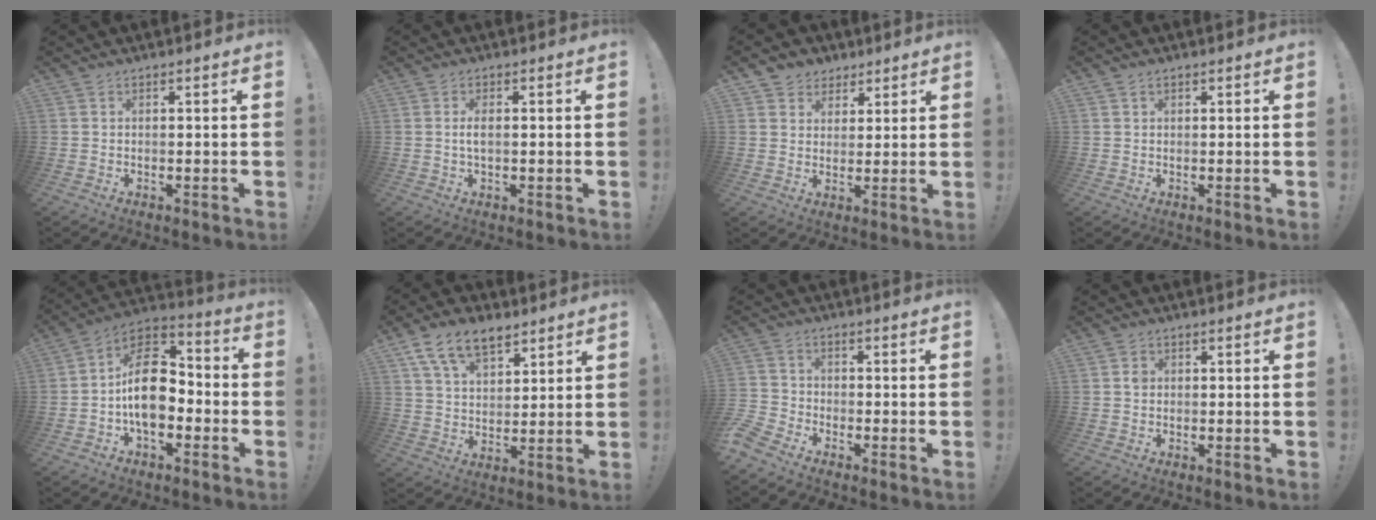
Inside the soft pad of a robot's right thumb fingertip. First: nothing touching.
{"total": 2.9, "force": [0.0, 1.1, 2.7], "torque": [-0.048, 0.003, -0.001]}
{"total": 5.7, "force": [3.1, 4.8, 0.5], "torque": [-0.006, -0.022, 0.063]}
{"total": 0.9, "force": [0.6, 0.6, 0.3], "torque": [0.001, -0.001, 0.011]}
{"total": 17.1, "force": [-1.5, 10.9, 13.1], "torque": [-0.228, 0.021, -0.020]}
{"total": 12.7, "force": [7.7, 7.2, 7.1], "torque": [-0.120, -0.029, 0.145]}
{"total": 5.5, "force": [-4.3, 3.1, 1.6], "torque": [-0.052, 0.016, -0.084]}
{"total": 1.4, "force": [0.2, 1.3, 0.5], "torque": [0.000, -0.001, 0.000]}